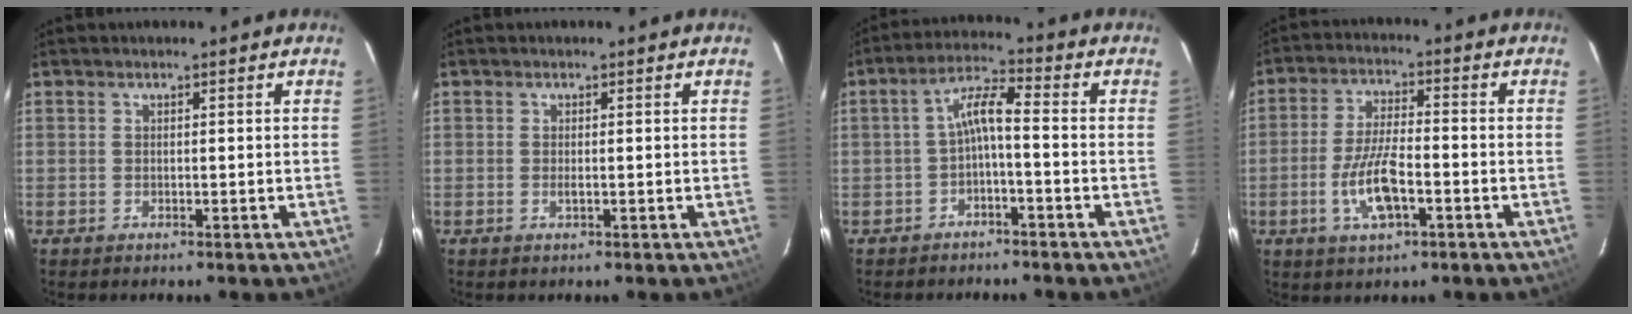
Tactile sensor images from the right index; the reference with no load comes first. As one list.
[{"total": 0.8, "force": [-0.2, 0.2, 0.7], "torque": [-0.014, -0.001, -0.004]}, {"total": 5.0, "force": [-1.8, 0.9, 4.6], "torque": [-0.104, 0.016, -0.033]}, {"total": 9.2, "force": [-3.4, 3.1, 7.9], "torque": [-0.163, -0.003, -0.062]}]